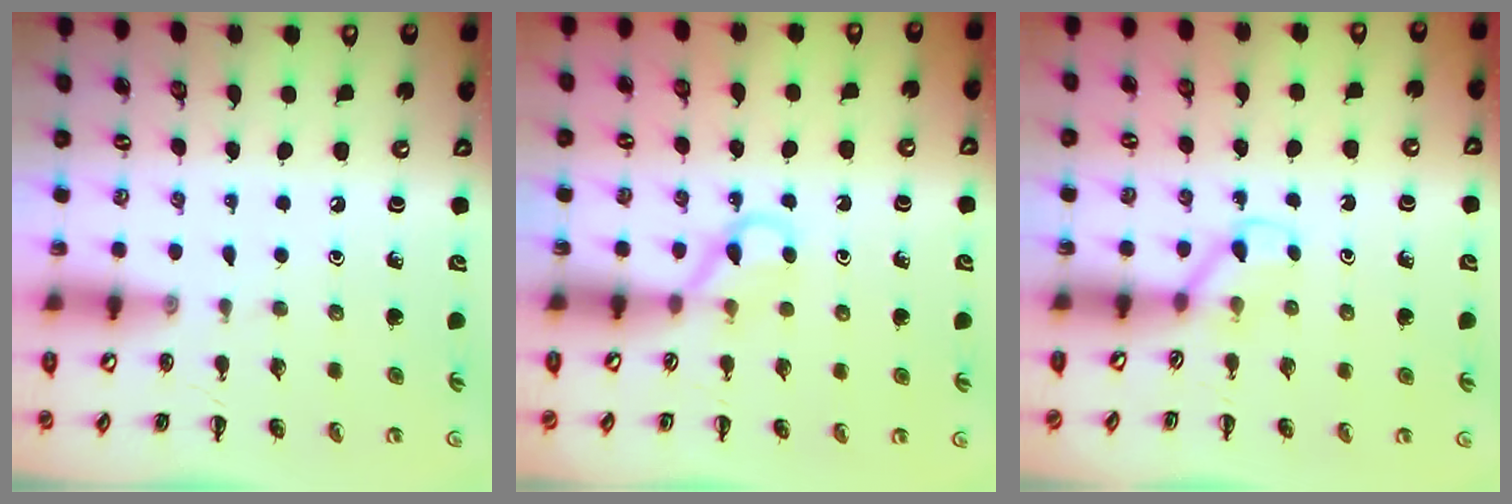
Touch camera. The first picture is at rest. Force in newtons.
{"total": 3.6, "press": 3.4, "slide": 1.3}
{"total": 3.0, "press": 2.8, "slide": 1.1}